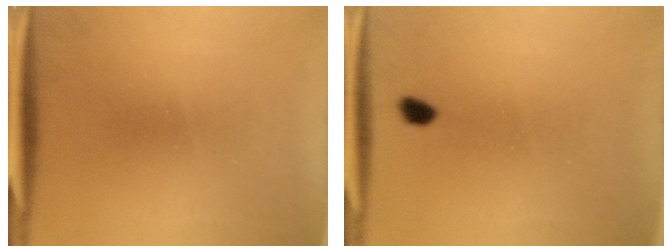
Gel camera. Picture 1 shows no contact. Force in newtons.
{"total": 1.7}